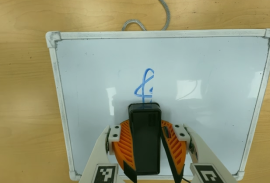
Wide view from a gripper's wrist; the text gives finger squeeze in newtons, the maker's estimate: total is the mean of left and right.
{"total": 9.0, "left": 9.6, "right": 8.4}